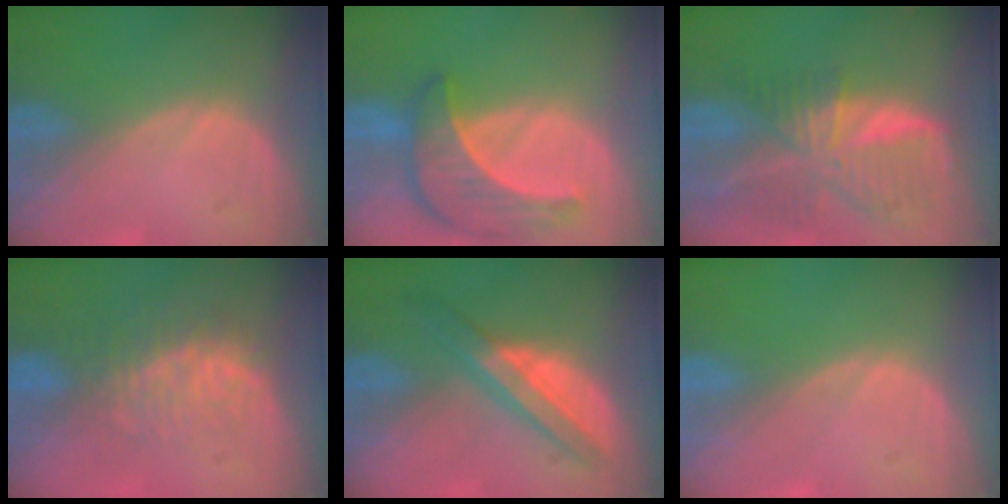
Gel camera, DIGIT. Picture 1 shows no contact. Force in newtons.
{"total": 8.9, "press": 8.0, "slide": 3.7}
{"total": 9.4, "press": 8.3, "slide": 4.5}
{"total": 7.5, "press": 7.0, "slide": 2.8}
{"total": 5.8, "press": 5.8, "slide": 0.1}
{"total": 0.0}